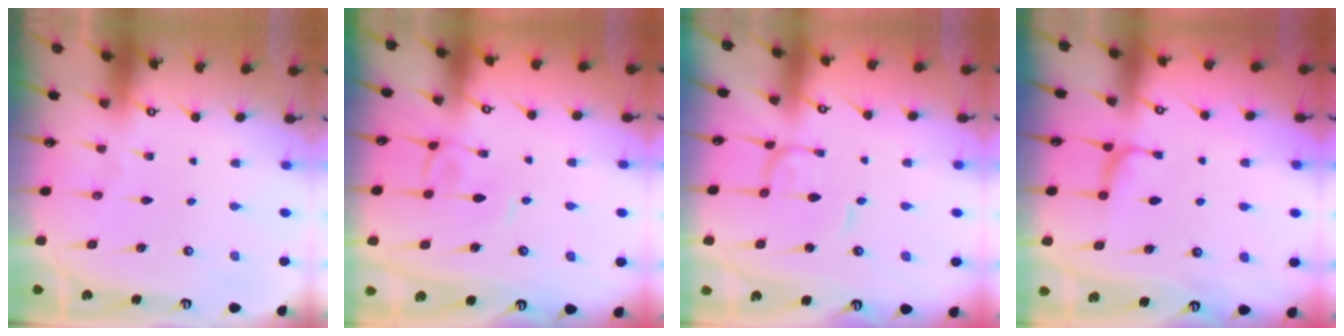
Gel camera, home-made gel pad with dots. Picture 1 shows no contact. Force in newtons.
{"total": 2.1, "press": 2.1, "slide": 0.2}
{"total": 1.6, "press": 1.6, "slide": 0.1}
{"total": 0.8, "press": 0.5, "slide": 0.6}